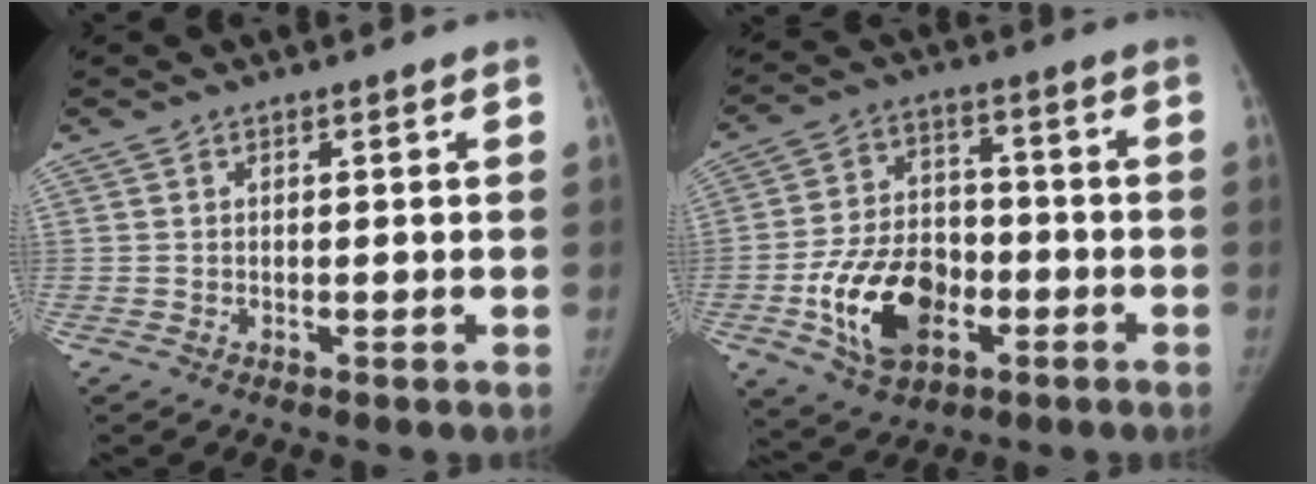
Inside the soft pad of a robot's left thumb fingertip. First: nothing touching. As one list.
[{"total": 15.9, "force": [-5.3, 10.4, 10.7], "torque": [-0.159, 0.021, -0.087]}]